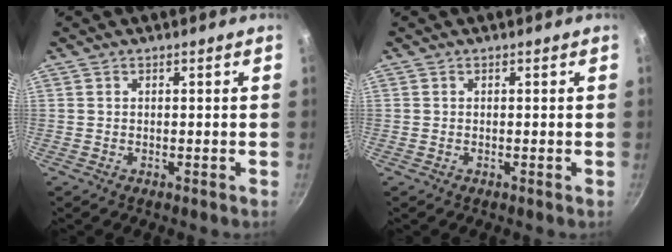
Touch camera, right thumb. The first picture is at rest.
{"total": 0.0}